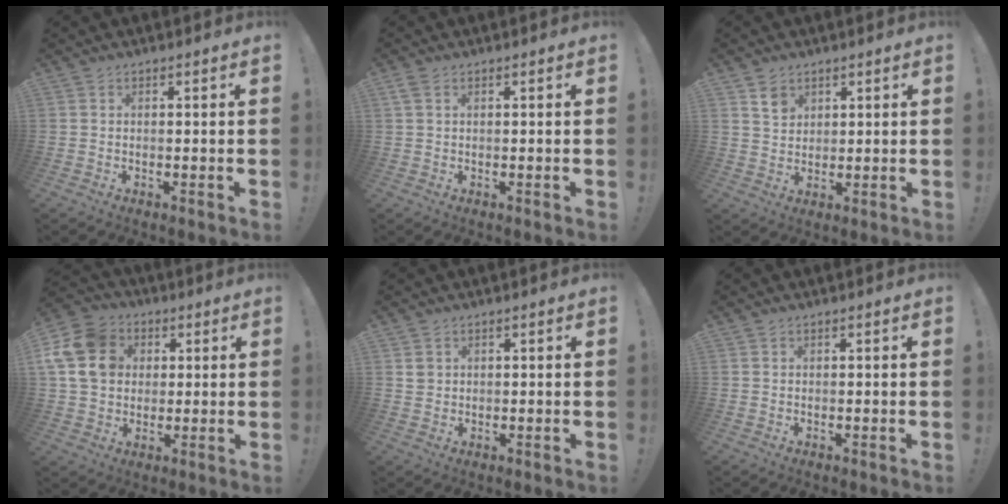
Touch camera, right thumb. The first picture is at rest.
{"total": 1.2, "force": [0.5, 0.5, 1.0], "torque": [-0.020, 0.001, 0.010]}
{"total": 5.2, "force": [3.2, 3.9, 1.3], "torque": [-0.001, -0.020, 0.056]}
{"total": 16.2, "force": [3.8, 13.4, 8.4], "torque": [-0.144, -0.003, 0.080]}
{"total": 2.2, "force": [1.1, 1.9, 0.5], "torque": [0.005, -0.004, 0.019]}
{"total": 0.0}